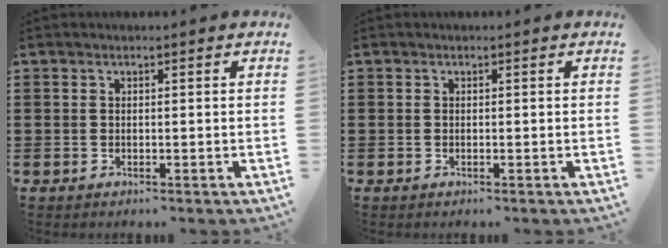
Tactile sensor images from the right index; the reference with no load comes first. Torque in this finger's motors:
{"motor_torque": [-0.07, 0.24, 0.00, -0.01]}